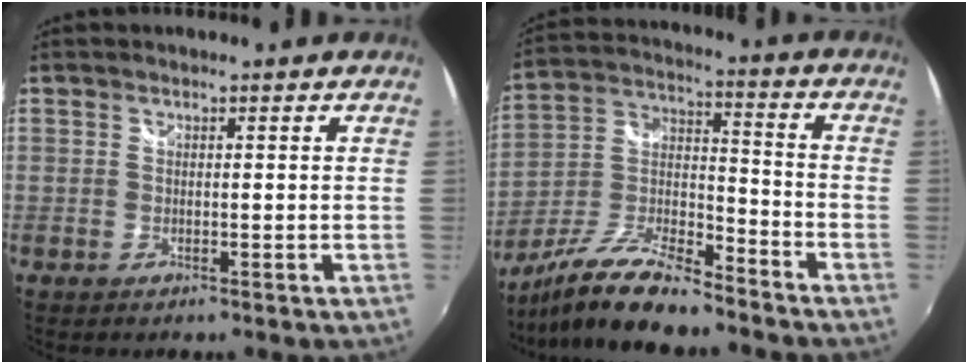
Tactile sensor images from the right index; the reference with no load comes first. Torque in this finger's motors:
{"motor_torque": [0.00, -0.37, 0.20, 0.02]}